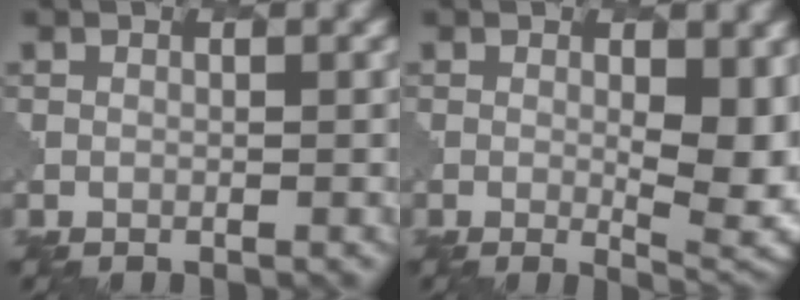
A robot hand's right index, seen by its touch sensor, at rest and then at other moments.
{"total": 7.0, "force": [0.1, 2.6, 6.5], "torque": [-0.094, -0.016, 0.009]}